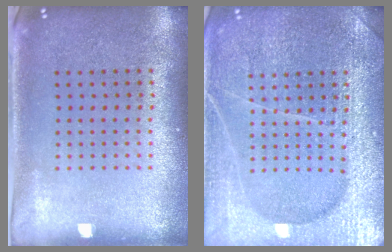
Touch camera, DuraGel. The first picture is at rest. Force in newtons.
{"total": 6.6, "press": 6.6, "slide": 0.8}